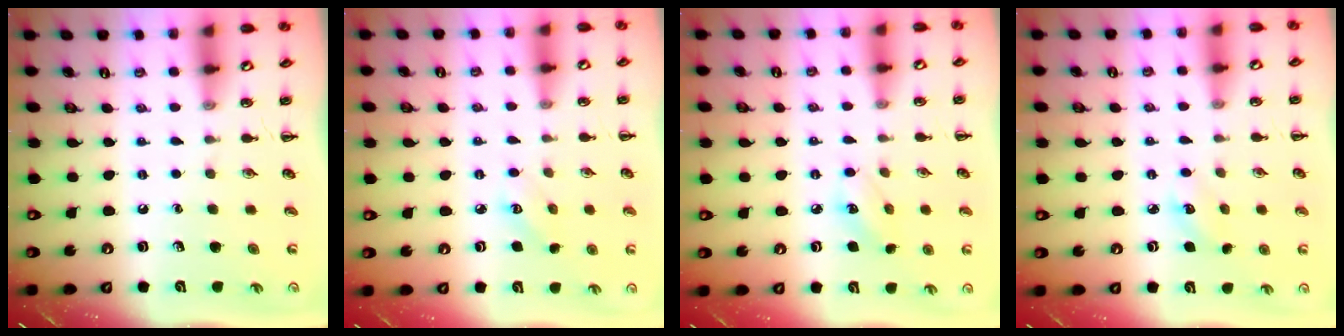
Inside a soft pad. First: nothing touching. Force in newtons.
{"total": 2.9, "press": 2.8, "slide": 0.8}
{"total": 5.7, "press": 5.5, "slide": 1.4}
{"total": 3.6, "press": 3.5, "slide": 0.8}